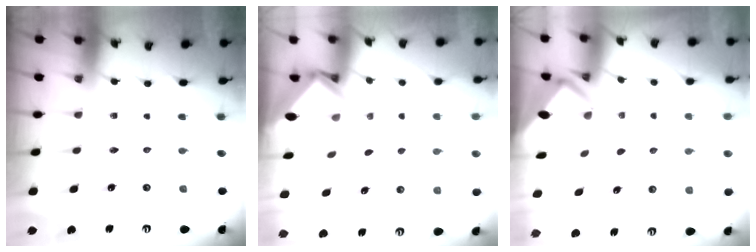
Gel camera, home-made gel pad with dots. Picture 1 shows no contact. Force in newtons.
{"total": 3.0, "press": 3.0, "slide": 0.2}
{"total": 2.9, "press": 2.9, "slide": 0.4}